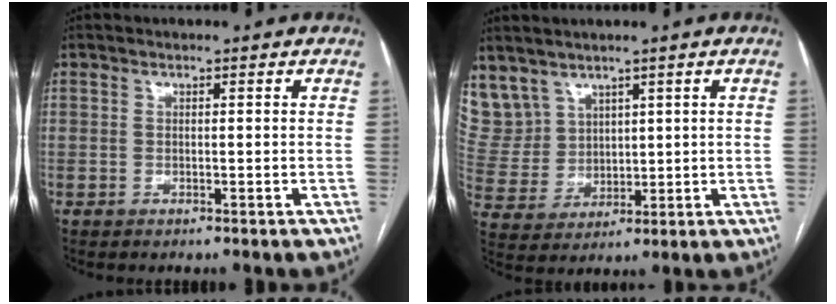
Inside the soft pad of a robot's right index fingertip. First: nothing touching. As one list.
[{"total": 9.5, "force": [6.5, 6.8, 1.2], "torque": [-0.046, 0.026, 0.156]}]